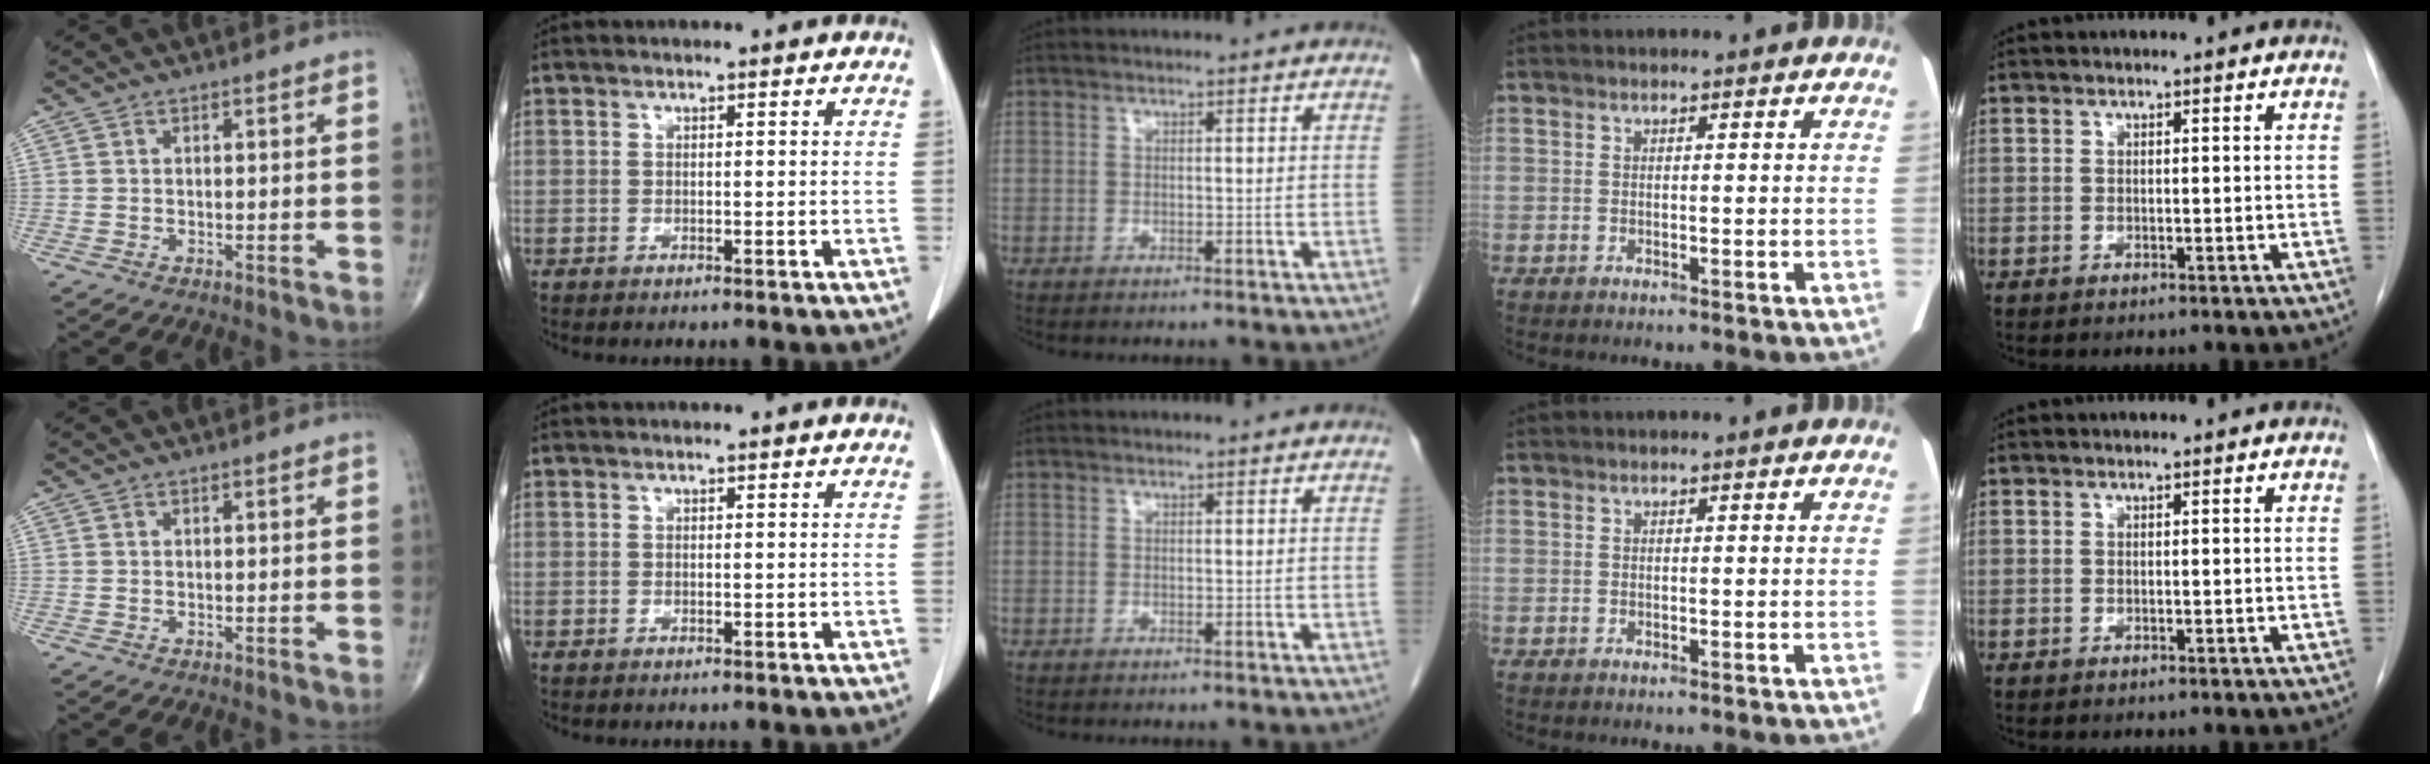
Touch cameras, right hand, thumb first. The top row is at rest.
{}